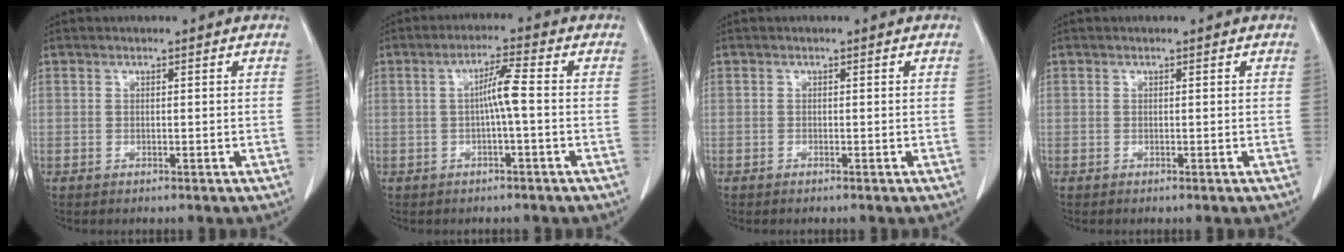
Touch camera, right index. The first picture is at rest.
{"total": 4.2, "force": [-0.2, -0.2, 4.2], "torque": [-0.075, 0.009, -0.003]}
{"total": 0.0}
{"total": 0.0}